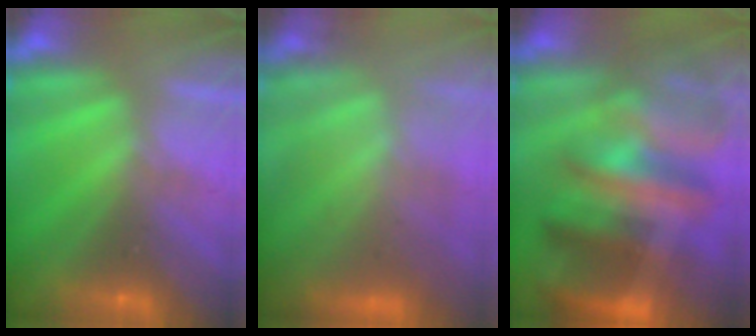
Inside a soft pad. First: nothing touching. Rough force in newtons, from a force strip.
{"total": 10.8}
{"total": 9.5}